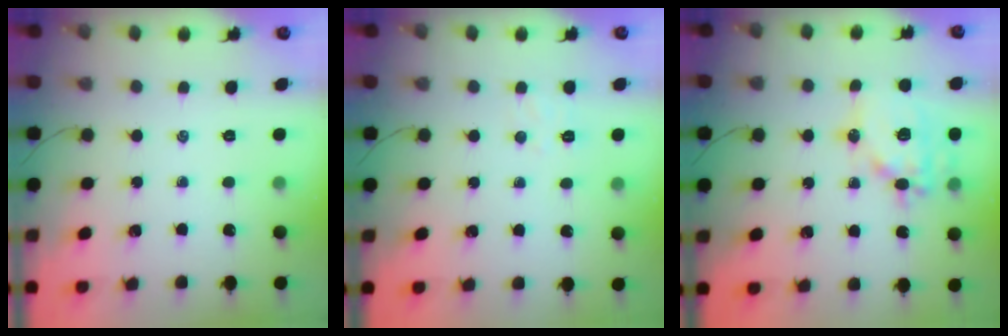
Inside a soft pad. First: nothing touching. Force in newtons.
{"total": 4.0, "press": 3.9, "slide": 0.9}
{"total": 15.4, "press": 15.2, "slide": 2.5}